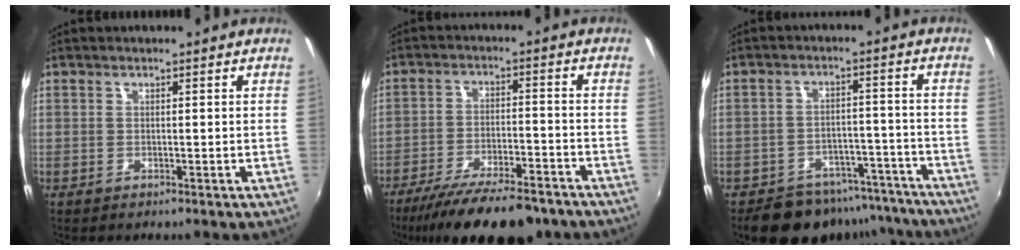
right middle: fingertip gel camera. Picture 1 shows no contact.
{"total": 17.5, "force": [-14.2, 4.5, 9.2], "torque": [-0.177, -0.034, -0.214]}
{"total": 14.7, "force": [-12.4, 6.7, 4.1], "torque": [-0.084, 0.028, -0.149]}